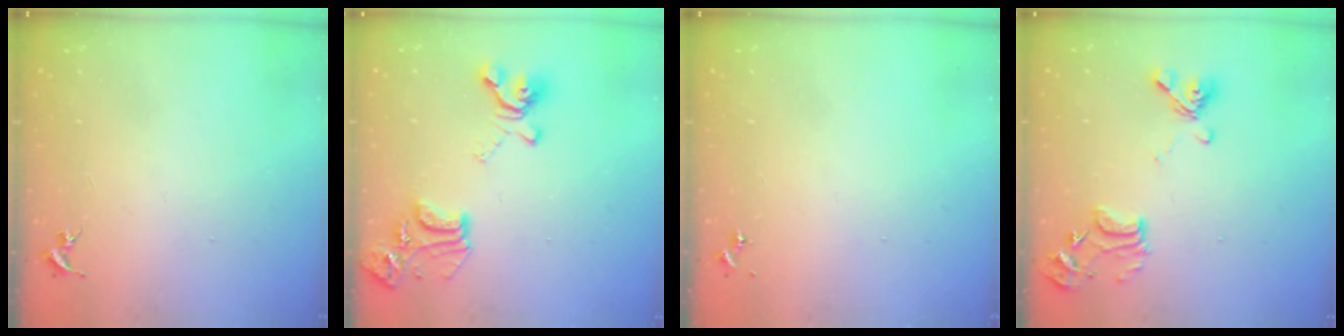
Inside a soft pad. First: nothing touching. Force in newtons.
{"total": 18.1, "press": 18.1, "slide": 1.3}
{"total": 0.0}
{"total": 14.0, "press": 13.9, "slide": 1.5}